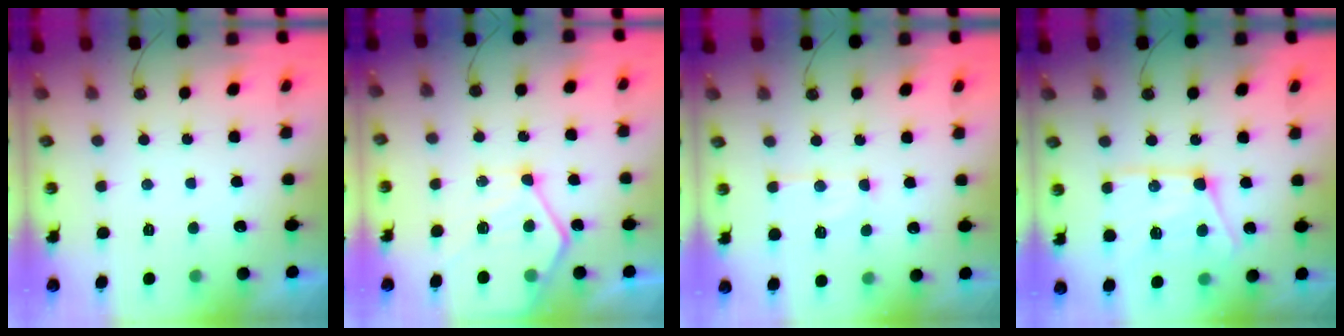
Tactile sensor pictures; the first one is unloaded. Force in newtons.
{"total": 12.9, "press": 12.8, "slide": 1.3}
{"total": 8.0, "press": 7.9, "slide": 0.6}
{"total": 18.6, "press": 18.5, "slide": 2.0}